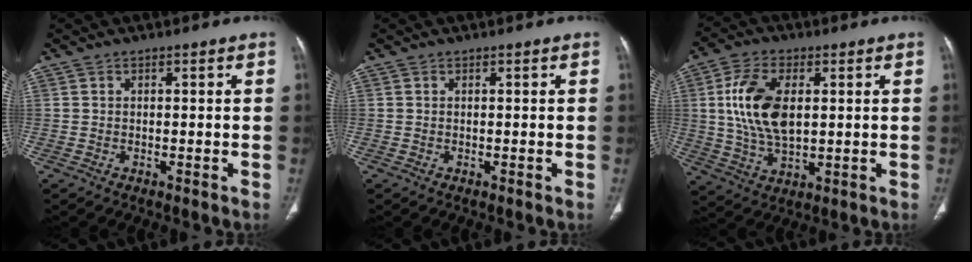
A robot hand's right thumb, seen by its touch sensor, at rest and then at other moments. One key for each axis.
{"total": 0.0}
{"total": 13.1, "fx": 2.1, "fy": 7.2, "fz": 10.7, "tx": -0.209, "ty": -0.003, "tz": 0.042}